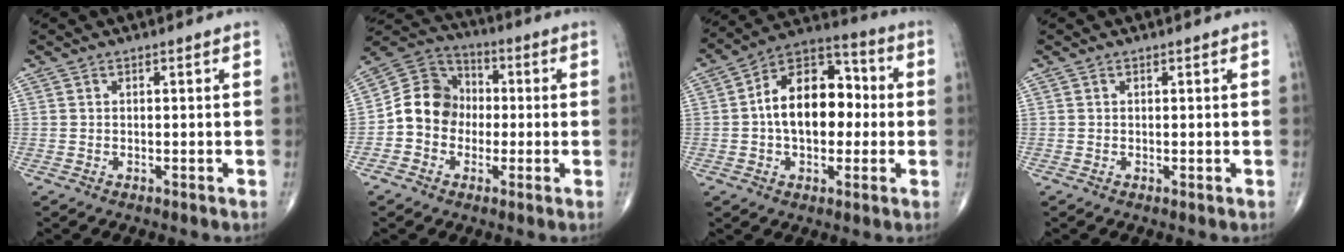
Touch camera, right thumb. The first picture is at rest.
{"total": 10.6, "force": [-1.5, 9.3, 4.9], "torque": [-0.062, 0.038, -0.041]}
{"total": 15.8, "force": [0.4, 9.9, 12.3], "torque": [-0.163, 0.037, -0.006]}
{"total": 0.0}